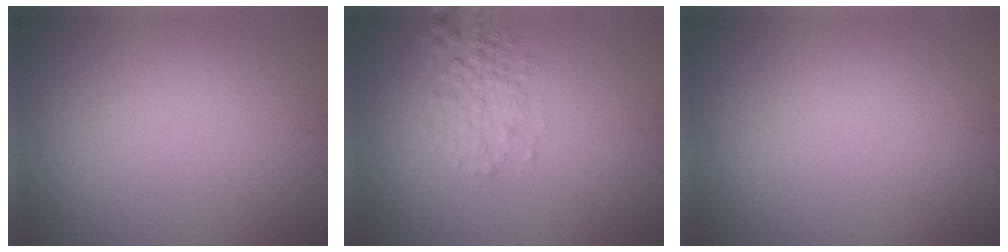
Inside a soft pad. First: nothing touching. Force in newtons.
{"total": 2.2, "press": 2.2, "slide": 0.1}
{"total": 0.0}